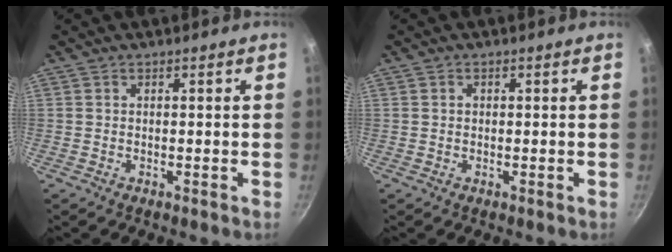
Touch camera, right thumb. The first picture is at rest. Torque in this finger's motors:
{"motor_torque": [0.15, -0.03, -0.06, 0.10, -0.04]}